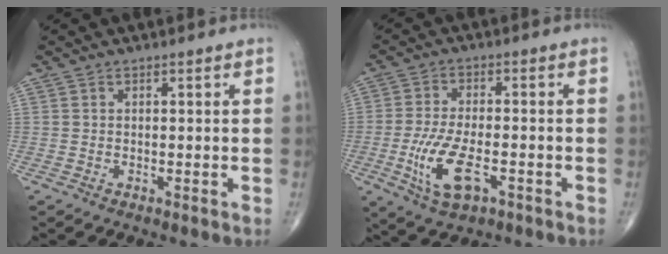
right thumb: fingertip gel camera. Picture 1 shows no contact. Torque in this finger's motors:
{"motor_torque": [3.64, 1.38, 1.37, -0.14, 0.39]}